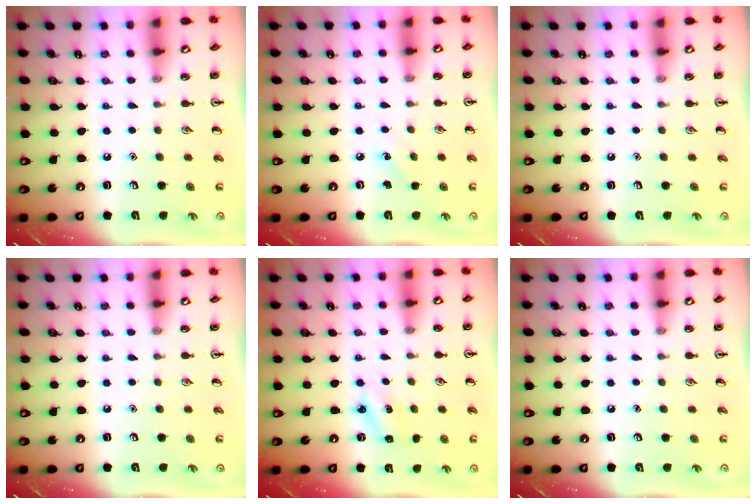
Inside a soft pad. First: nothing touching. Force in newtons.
{"total": 3.6, "press": 3.4, "slide": 1.3}
{"total": 0.0}
{"total": 0.0}
{"total": 2.6, "press": 2.4, "slide": 0.8}
{"total": 0.0}